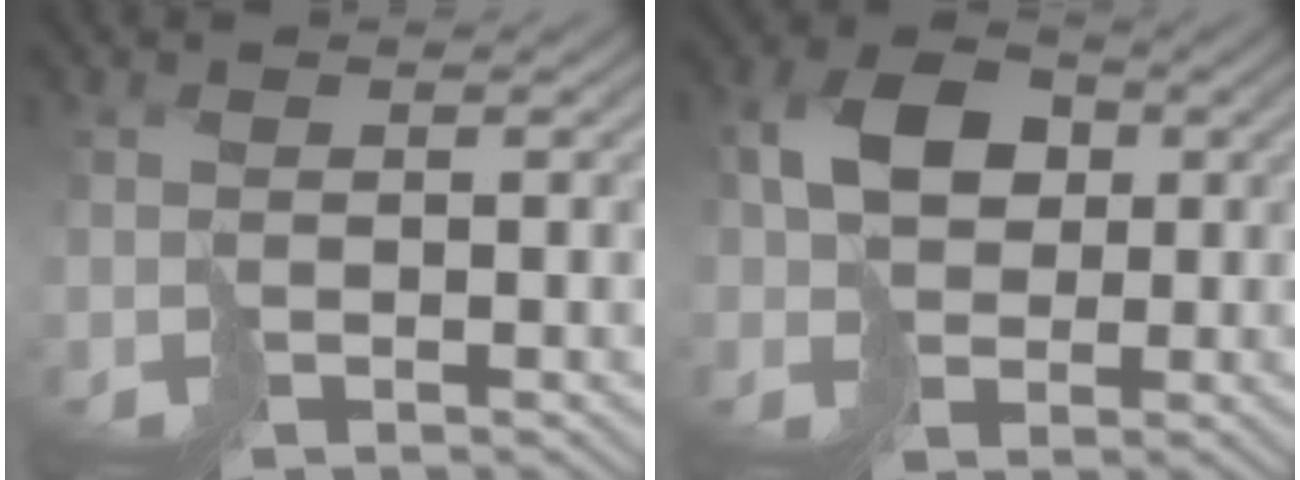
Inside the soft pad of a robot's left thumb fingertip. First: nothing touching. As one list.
[{"total": 6.9, "force": [1.0, 5.3, 4.3], "torque": [-0.092, 0.009, 0.012]}]